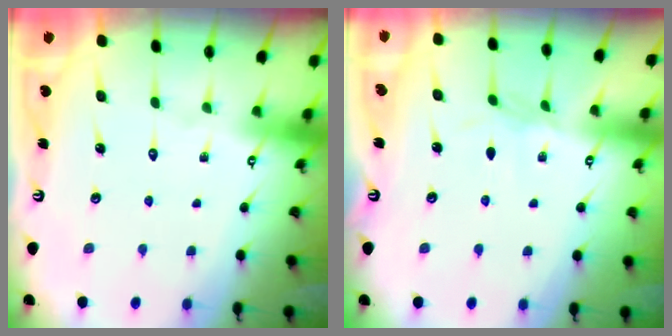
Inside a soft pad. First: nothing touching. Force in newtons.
{"total": 1.7, "press": 1.6, "slide": 0.4}